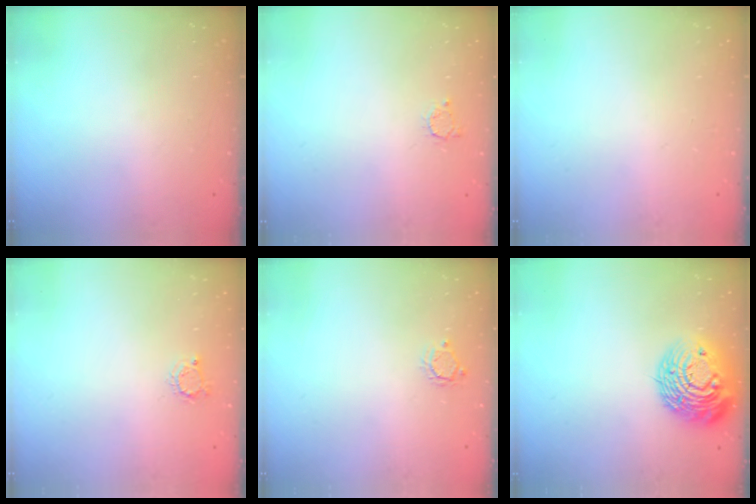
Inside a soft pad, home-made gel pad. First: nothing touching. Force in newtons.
{"total": 2.4, "press": 2.4, "slide": 0.3}
{"total": 0.0}
{"total": 3.0, "press": 3.0, "slide": 0.5}
{"total": 3.5, "press": 3.5, "slide": 0.3}
{"total": 16.9, "press": 16.8, "slide": 1.4}